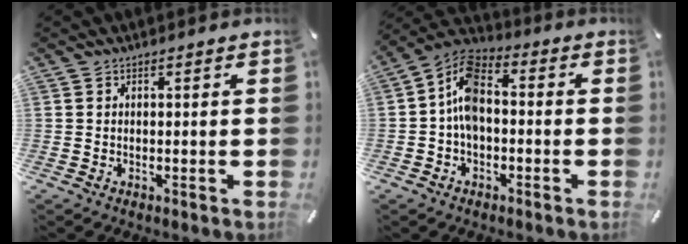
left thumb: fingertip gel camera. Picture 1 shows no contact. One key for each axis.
{"total": 8.8, "fx": -1.0, "fy": 5.8, "fz": 6.6, "tx": -0.143, "ty": 0.011, "tz": -0.021}